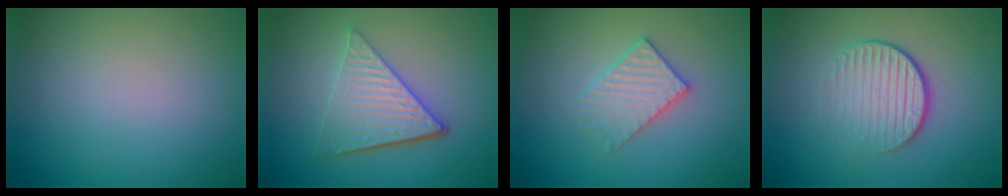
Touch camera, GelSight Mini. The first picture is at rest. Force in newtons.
{"total": 5.4, "press": 3.9, "slide": 3.7}
{"total": 3.0, "press": 3.0, "slide": 0.5}
{"total": 4.2, "press": 2.6, "slide": 3.2}